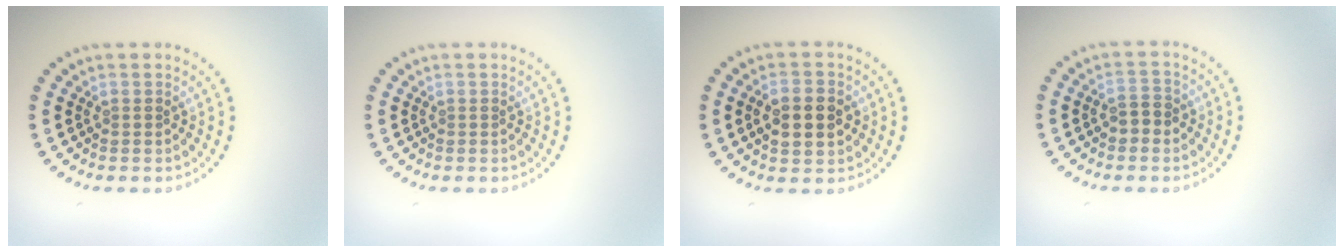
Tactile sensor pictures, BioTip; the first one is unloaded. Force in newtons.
{"total": 0.0}
{"total": 4.4, "press": 4.4, "slide": 0.1}
{"total": 2.0, "press": 1.9, "slide": 0.4}